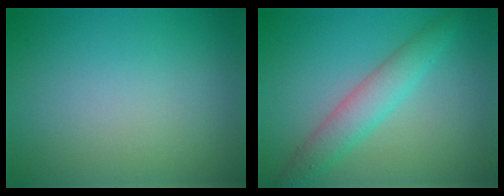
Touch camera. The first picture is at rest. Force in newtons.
{"total": 3.7, "press": 3.7, "slide": 0.1}